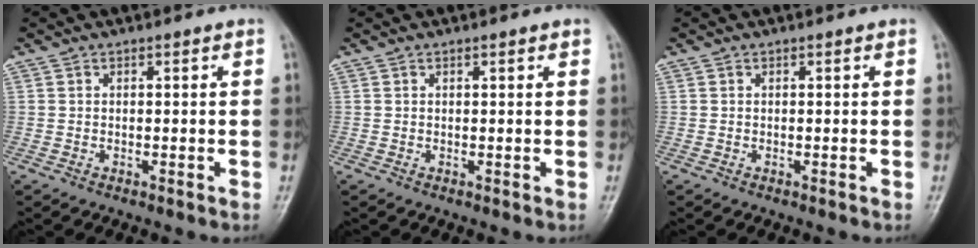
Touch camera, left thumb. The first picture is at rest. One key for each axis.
{"total": 0.8, "fx": 0.5, "fy": 0.1, "fz": 0.6, "tx": -0.009, "ty": 0.000, "tz": 0.005}
{"total": 0.0}